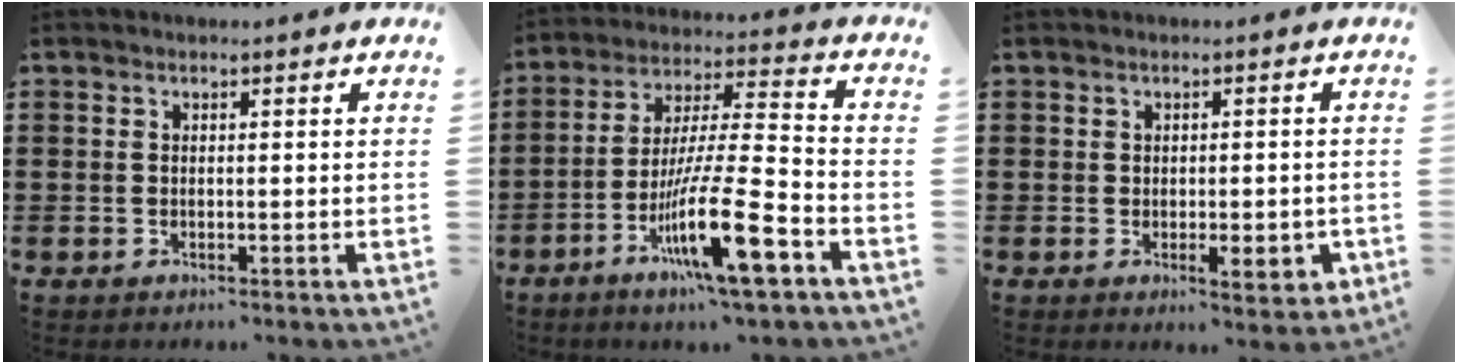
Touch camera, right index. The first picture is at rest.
{"total": 17.0, "force": [-8.4, 2.6, 14.5], "torque": [-0.275, 0.006, -0.143]}
{"total": 3.8, "force": [-1.1, 1.7, 3.2], "torque": [-0.044, 0.002, -0.020]}